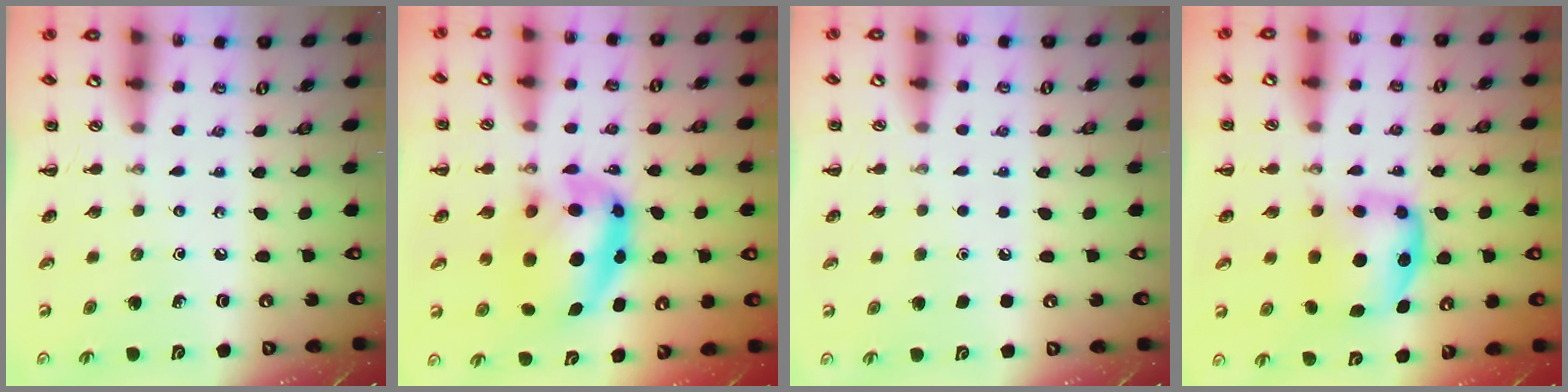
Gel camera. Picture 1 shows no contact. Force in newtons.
{"total": 10.2, "press": 9.9, "slide": 2.4}
{"total": 1.6, "press": 1.6, "slide": 0.1}
{"total": 6.1, "press": 6.1, "slide": 0.5}